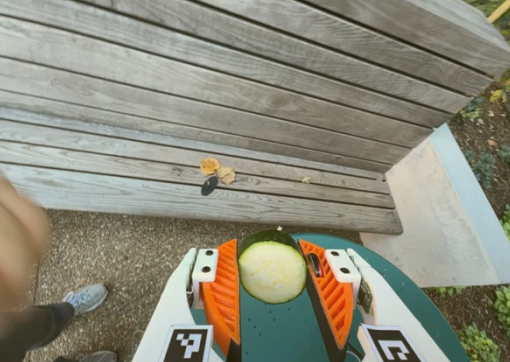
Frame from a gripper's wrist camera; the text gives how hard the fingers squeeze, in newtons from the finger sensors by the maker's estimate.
{"total": 9.7, "left": 9.5, "right": 9.8}